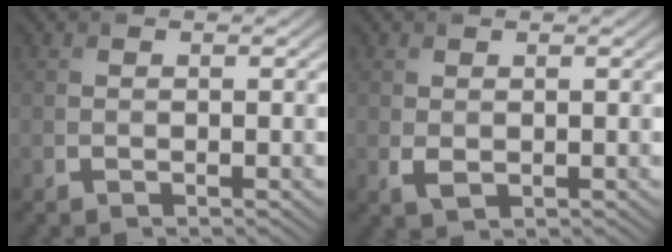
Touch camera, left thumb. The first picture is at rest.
{"total": 1.5, "force": [0.1, 1.0, 1.1], "torque": [-0.027, -0.005, 0.007]}